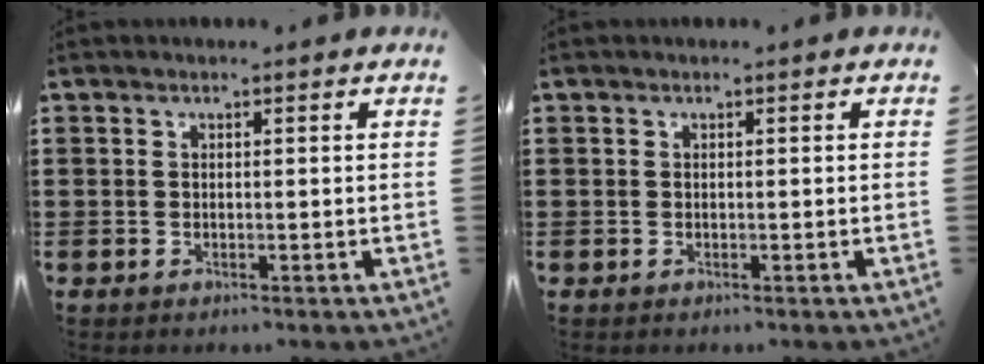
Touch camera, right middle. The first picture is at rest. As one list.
[{"total": 0.0}]